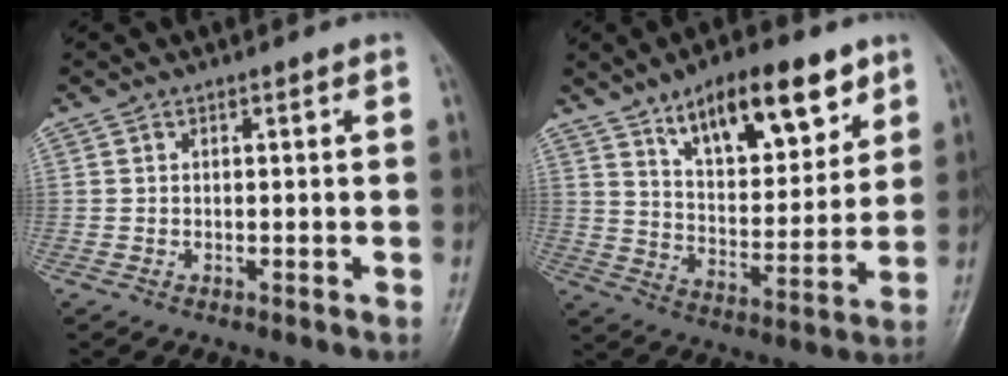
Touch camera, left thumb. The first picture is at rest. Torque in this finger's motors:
{"motor_torque": [1.24, 1.21, 1.58, -1.20, 0.27]}